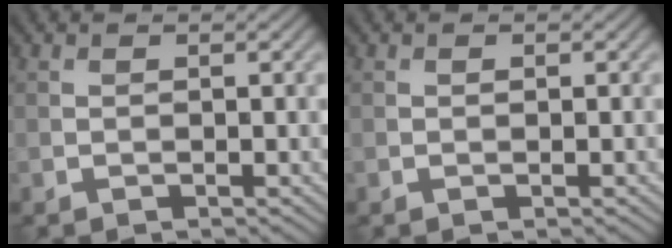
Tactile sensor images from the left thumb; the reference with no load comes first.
{"total": 0.0}